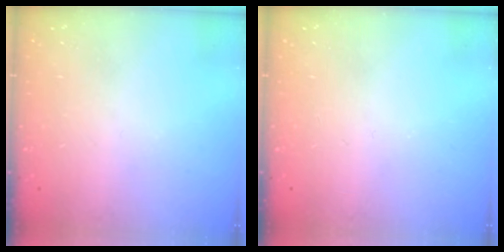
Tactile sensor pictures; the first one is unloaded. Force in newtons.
{"total": 0.0}